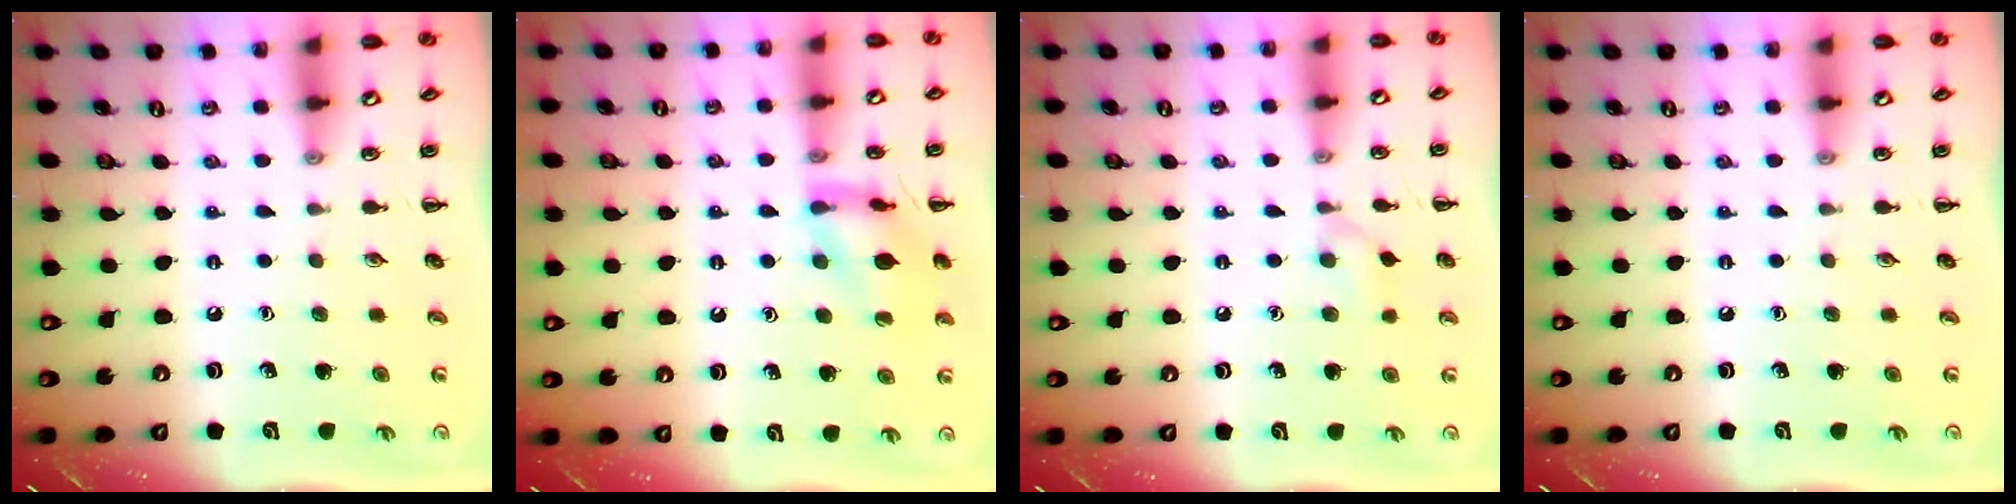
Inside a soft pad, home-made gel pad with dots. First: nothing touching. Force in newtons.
{"total": 12.8, "press": 12.8, "slide": 0.9}
{"total": 6.5, "press": 6.1, "slide": 2.2}
{"total": 0.0}